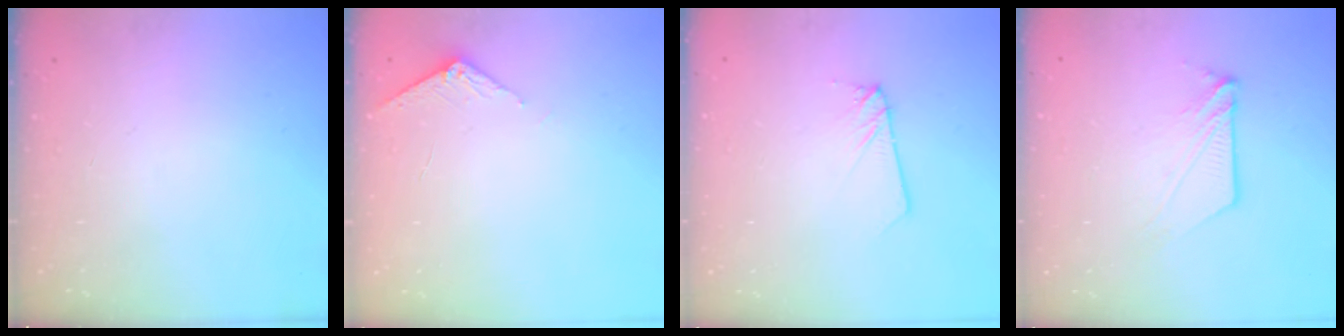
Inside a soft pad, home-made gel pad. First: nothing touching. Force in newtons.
{"total": 2.9, "press": 2.9, "slide": 0.3}
{"total": 2.3, "press": 2.3, "slide": 0.1}
{"total": 7.4, "press": 7.4, "slide": 0.5}